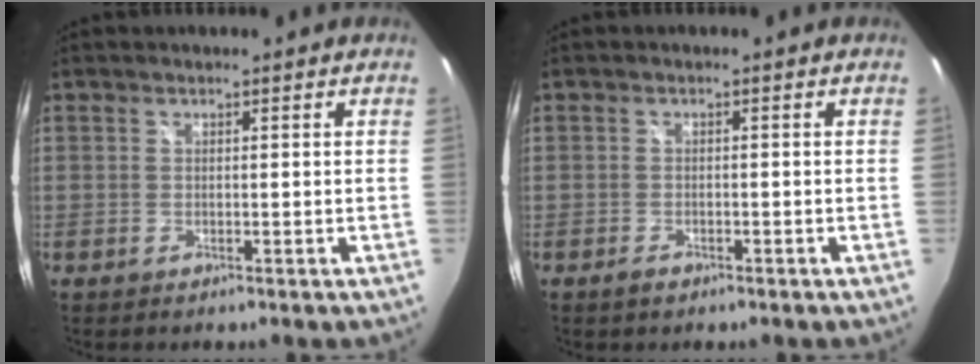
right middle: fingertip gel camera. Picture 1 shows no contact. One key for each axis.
{"total": 1.5, "fx": -1.1, "fy": 0.7, "fz": 0.7, "tx": -0.014, "ty": -0.002, "tz": -0.020}